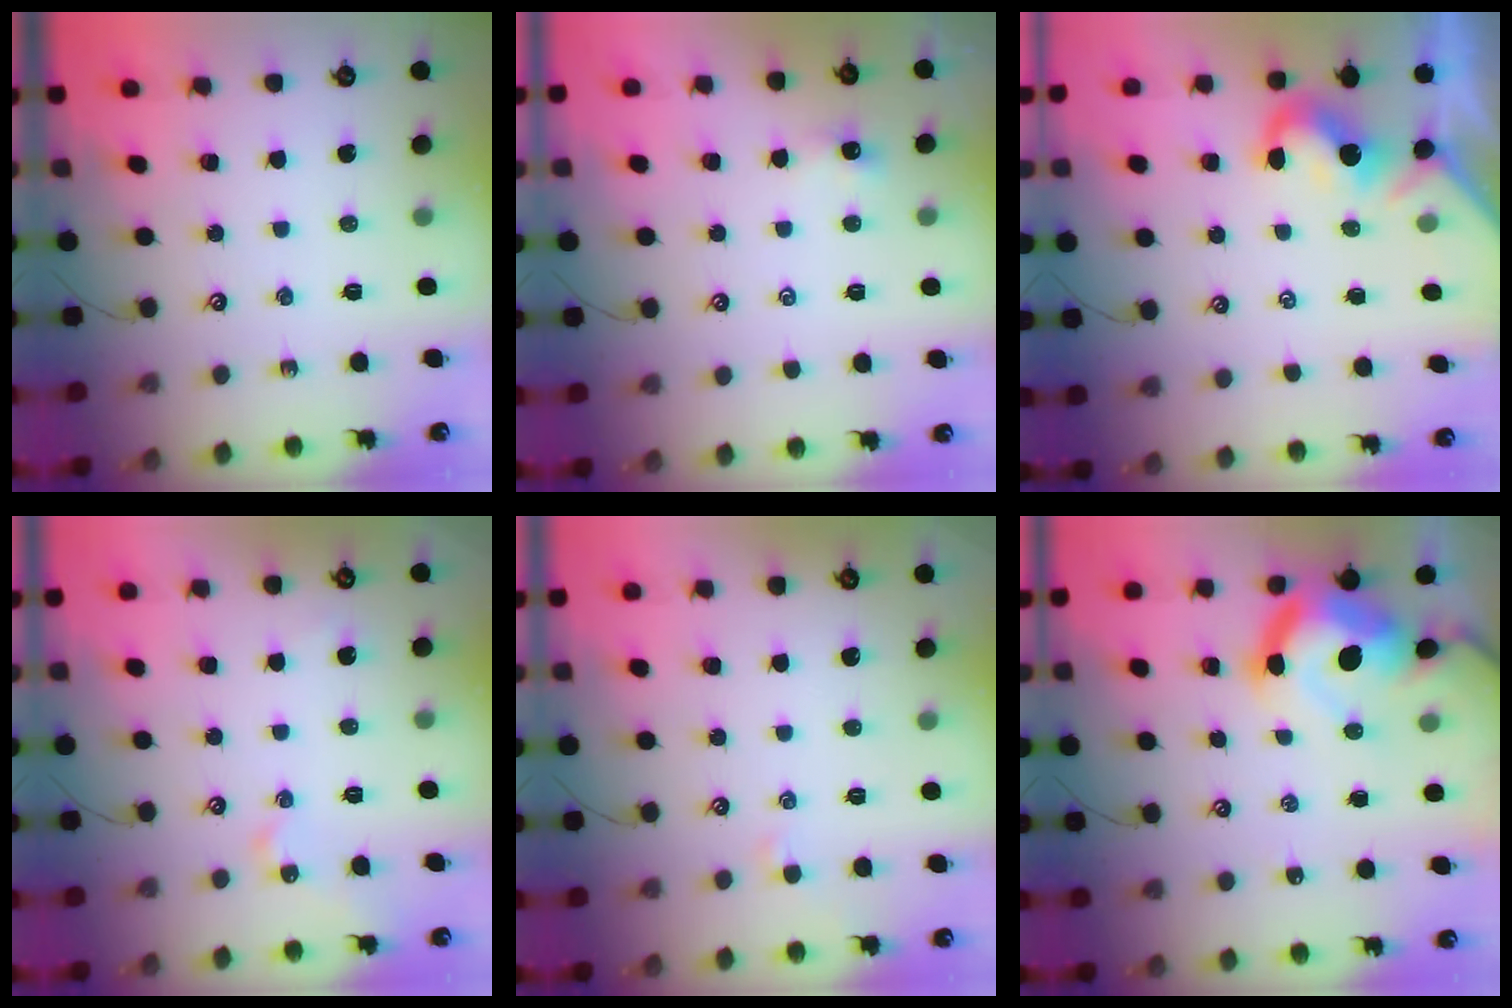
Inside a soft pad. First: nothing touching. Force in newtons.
{"total": 2.3, "press": 2.3, "slide": 0.2}
{"total": 1.4, "press": 1.2, "slide": 0.8}
{"total": 2.3, "press": 2.3, "slide": 0.2}
{"total": 1.8, "press": 1.7, "slide": 0.3}
{"total": 16.5, "press": 16.4, "slide": 1.9}